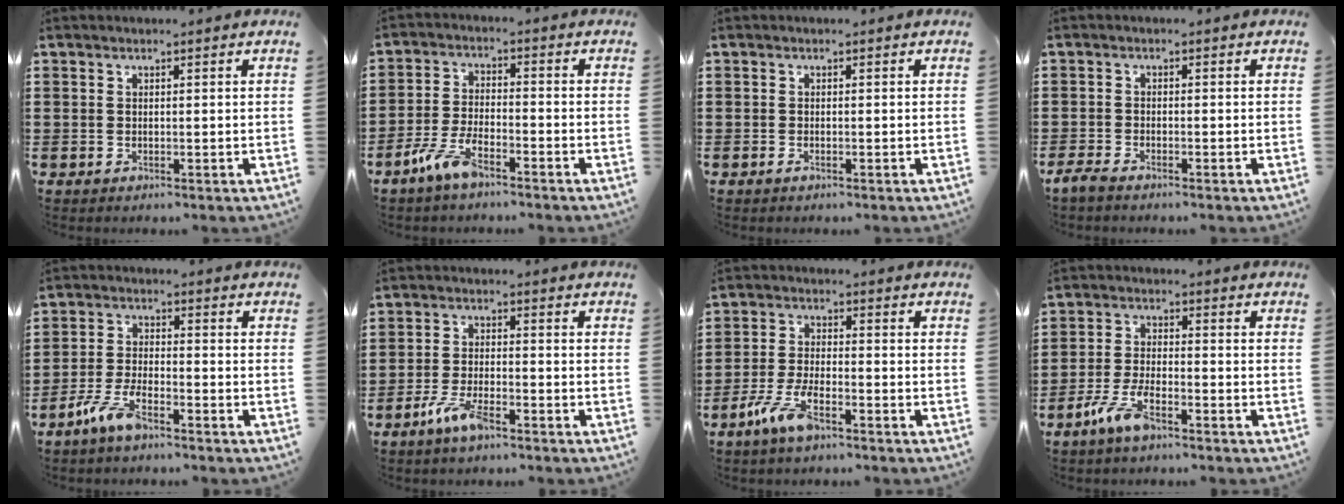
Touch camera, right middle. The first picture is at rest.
{"total": 5.9, "force": [-4.2, 1.6, 3.8], "torque": [-0.097, -0.004, -0.086]}
{"total": 0.5, "force": [-0.3, 0.2, 0.4], "torque": [-0.008, -0.004, -0.005]}
{"total": 2.0, "force": [-1.8, 0.4, 0.8], "torque": [-0.031, 0.000, -0.040]}
{"total": 5.6, "force": [-3.9, 1.4, 3.7], "torque": [-0.087, -0.003, -0.078]}
{"total": 5.4, "force": [-3.6, 1.5, 3.7], "torque": [-0.086, -0.002, -0.070]}
{"total": 6.4, "force": [-3.9, 1.8, 4.7], "torque": [-0.110, -0.006, -0.076]}
{"total": 5.6, "force": [-3.6, 1.4, 4.0], "torque": [-0.100, -0.005, -0.073]}